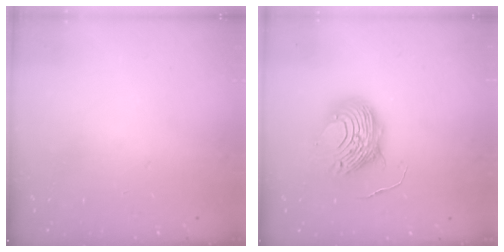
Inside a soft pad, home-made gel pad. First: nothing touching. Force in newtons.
{"total": 10.6, "press": 10.6, "slide": 0.9}